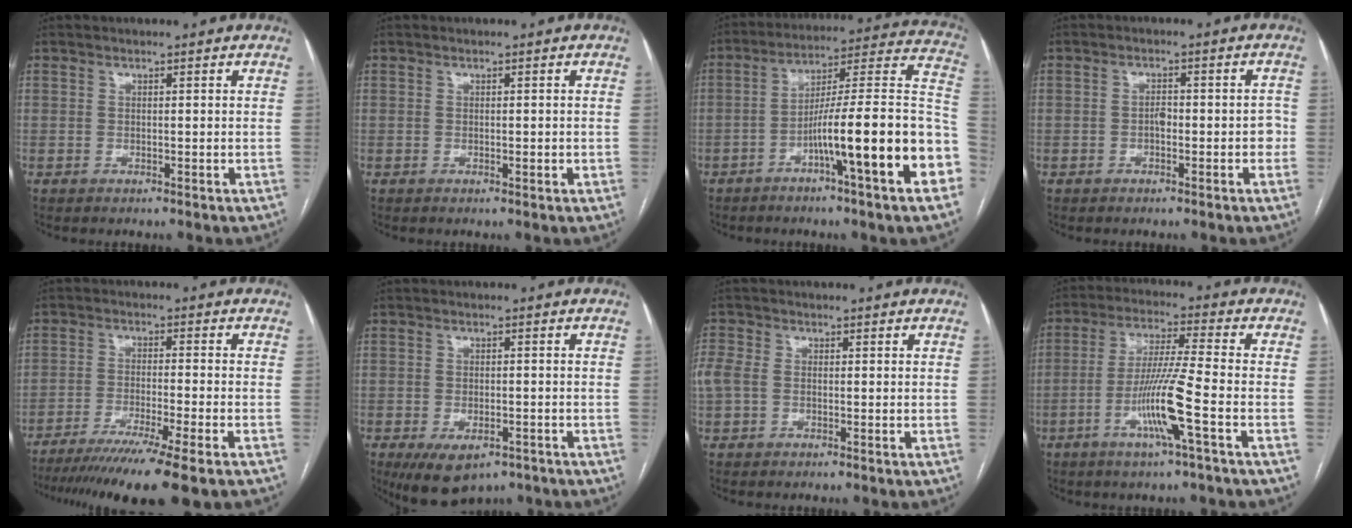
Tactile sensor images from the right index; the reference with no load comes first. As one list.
[{"total": 0.8, "force": [-0.1, 0.4, 0.7], "torque": [-0.007, 0.002, 0.002]}, {"total": 20.5, "force": [-7.0, 0.5, 19.3], "torque": [-0.218, 0.026, -0.105]}, {"total": 3.3, "force": [-0.8, 1.6, 2.7], "torque": [-0.027, 0.014, -0.010]}, {"total": 15.5, "force": [-11.9, -0.7, 9.9], "torque": [-0.144, -0.044, -0.186]}, {"total": 7.8, "force": [-4.9, 3.8, 4.7], "torque": [-0.077, -0.007, -0.069]}, {"total": 4.6, "force": [-0.1, 3.5, 3.0], "torque": [-0.096, 0.019, 0.001]}, {"total": 10.3, "force": [-3.8, -1.0, 9.6], "torque": [-0.188, -0.007, -0.073]}]